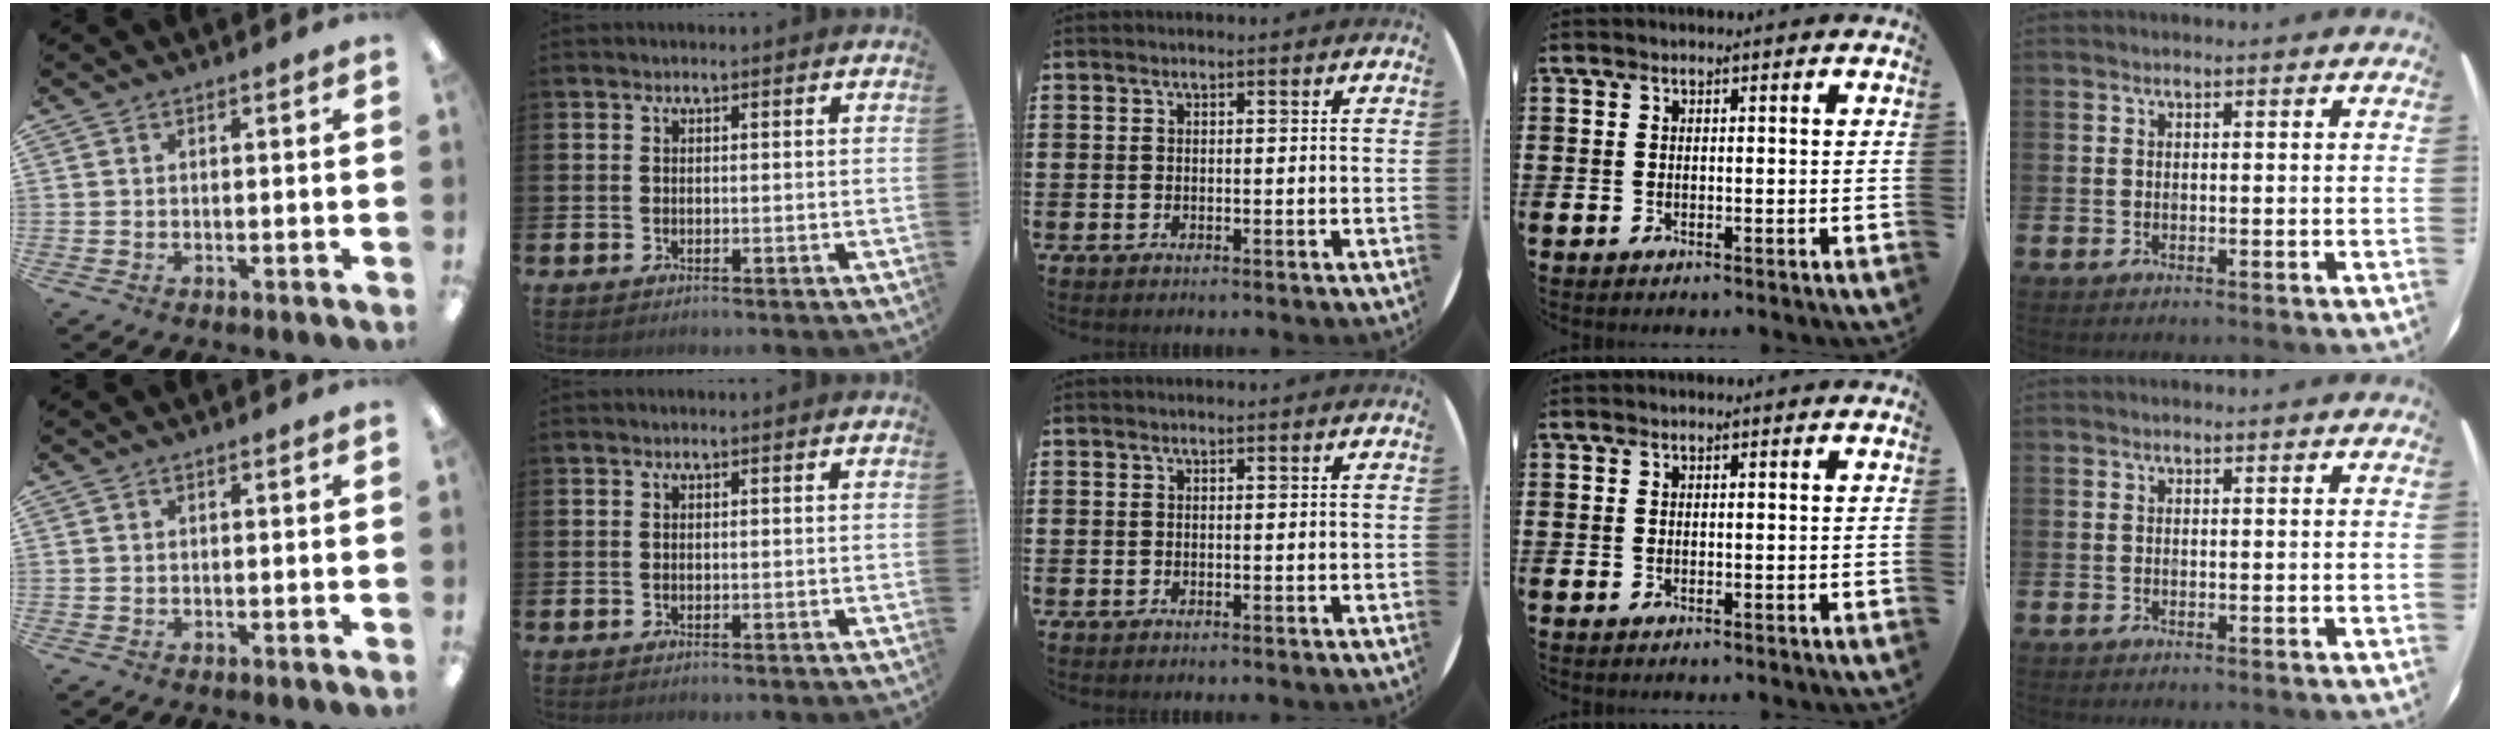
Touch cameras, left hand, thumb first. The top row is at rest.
{}